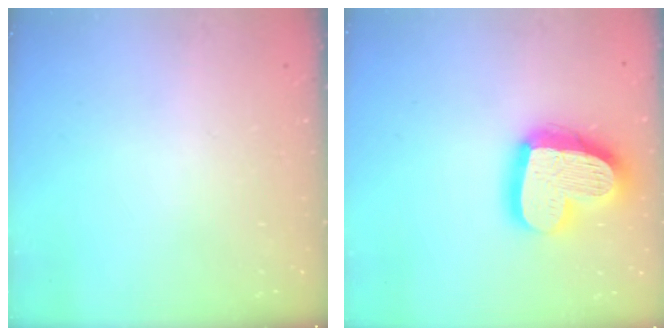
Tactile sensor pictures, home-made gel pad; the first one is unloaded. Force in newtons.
{"total": 21.6, "press": 21.5, "slide": 1.9}